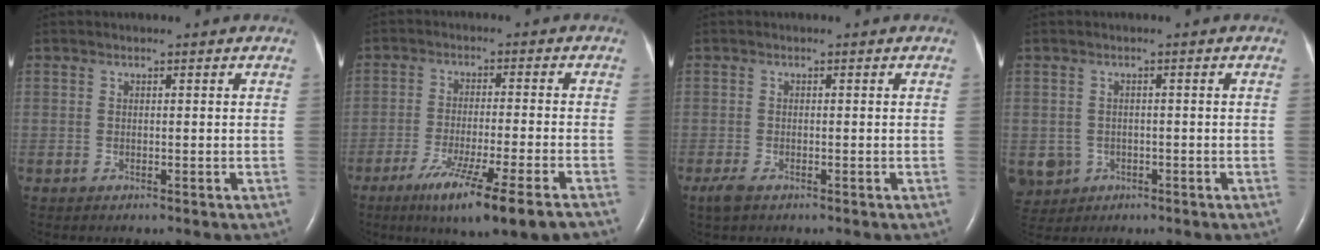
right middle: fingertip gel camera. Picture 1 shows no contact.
{"total": 13.0, "force": [-8.4, -0.5, 9.9], "torque": [-0.156, -0.036, -0.129]}
{"total": 2.2, "force": [-1.5, 0.8, 1.5], "torque": [-0.042, -0.007, -0.025]}
{"total": 4.7, "force": [-1.7, 4.3, 0.9], "torque": [-0.028, 0.001, -0.021]}